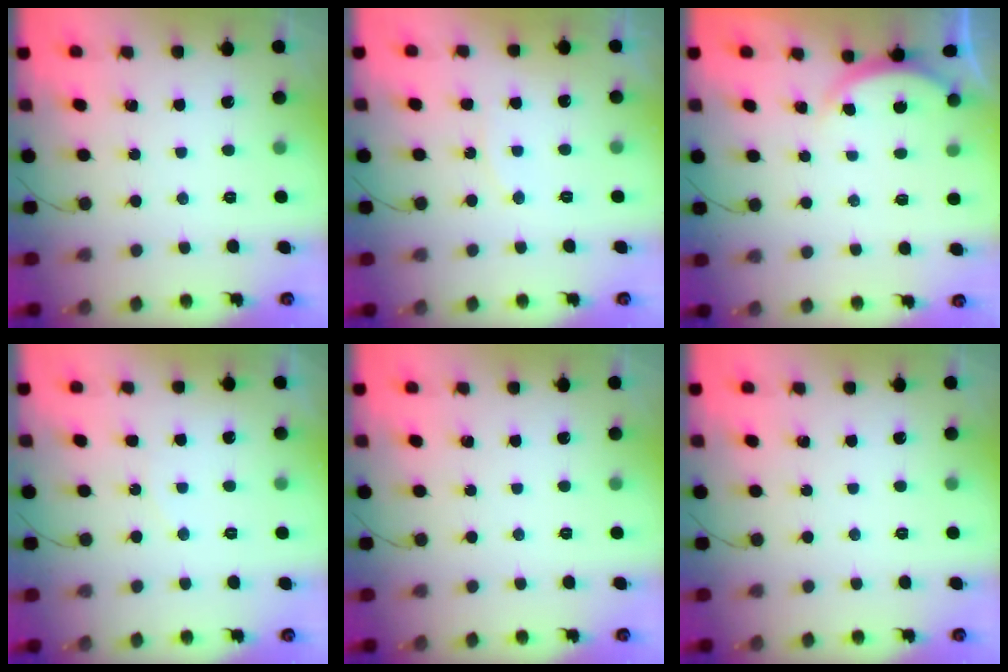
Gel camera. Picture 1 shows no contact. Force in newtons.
{"total": 5.1, "press": 4.7, "slide": 2.1}
{"total": 2.0, "press": 2.0, "slide": 0.5}
{"total": 4.4, "press": 4.4, "slide": 0.4}
{"total": 0.0}
{"total": 0.0}